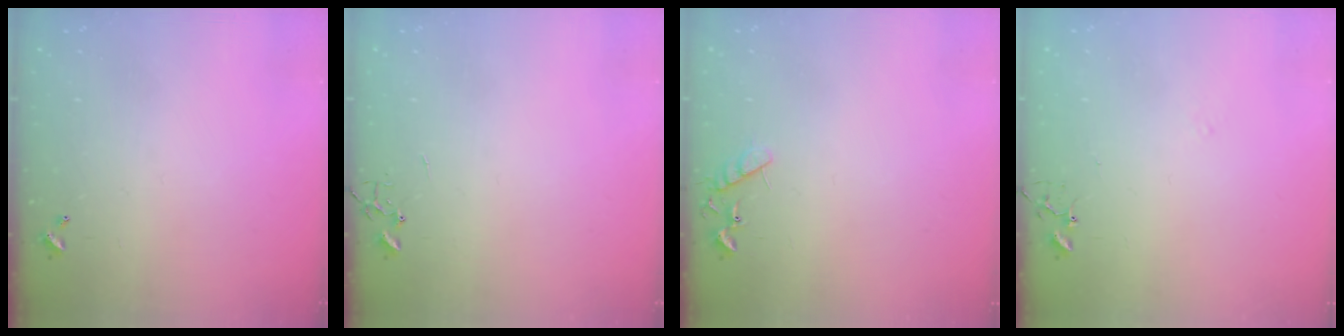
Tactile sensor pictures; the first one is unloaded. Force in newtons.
{"total": 0.0}
{"total": 8.0, "press": 8.0, "slide": 0.4}
{"total": 5.7, "press": 5.6, "slide": 0.7}